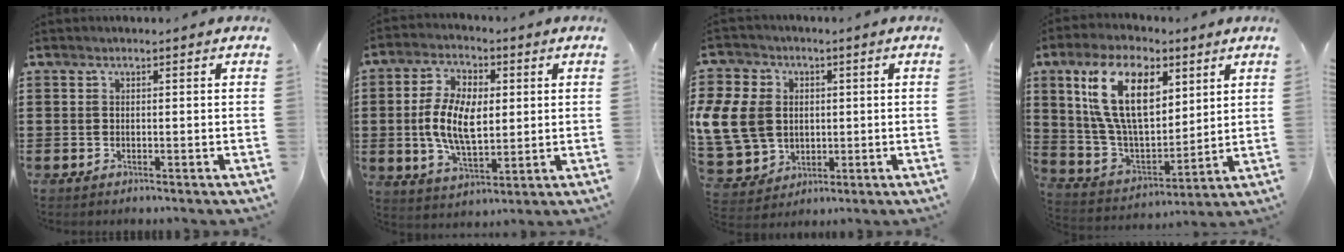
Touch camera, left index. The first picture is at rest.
{"total": 9.9, "force": [0.3, 5.3, 8.3], "torque": [-0.181, 0.010, 0.001]}
{"total": 10.7, "force": [1.0, 9.0, 5.6], "torque": [-0.169, 0.018, 0.020]}
{"total": 15.5, "force": [7.2, 7.9, 11.2], "torque": [-0.261, 0.003, 0.130]}